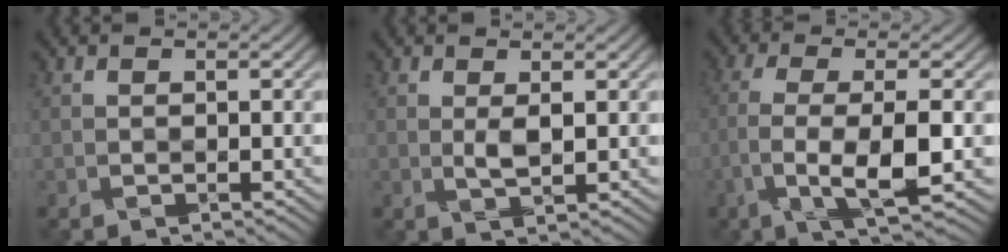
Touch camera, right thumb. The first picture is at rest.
{"total": 1.6, "force": [0.6, 0.3, 1.4], "torque": [-0.031, -0.002, 0.015]}
{"total": 7.2, "force": [-2.2, 1.9, 6.6], "torque": [-0.121, 0.002, -0.046]}